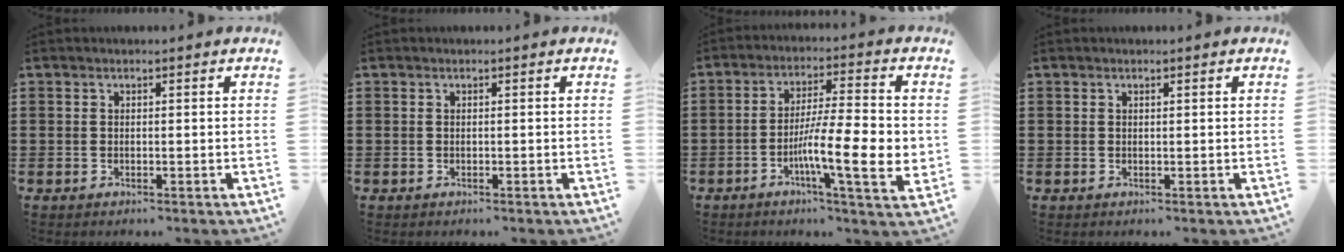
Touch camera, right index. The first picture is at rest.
{"total": 0.0}
{"total": 12.0, "force": [-2.3, 2.1, 11.6], "torque": [-0.192, -0.013, -0.043]}
{"total": 0.0}